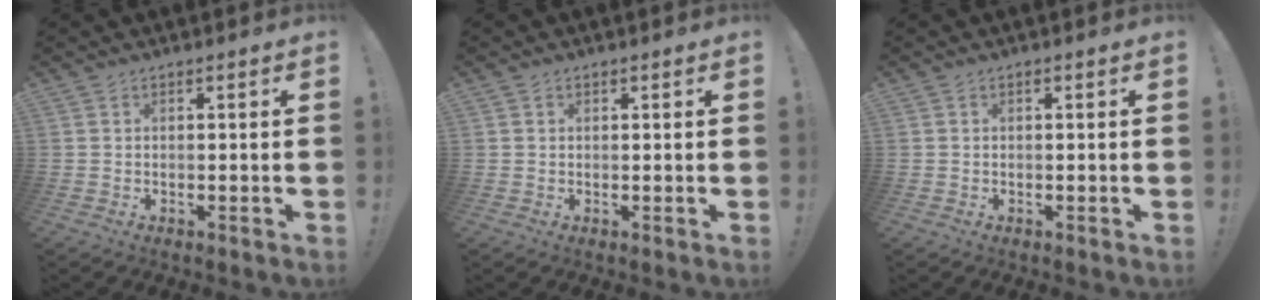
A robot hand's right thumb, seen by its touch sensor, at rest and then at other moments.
{"total": 0.6, "force": [0.4, 0.4, 0.1], "torque": [0.005, -0.002, 0.006]}
{"total": 0.0}